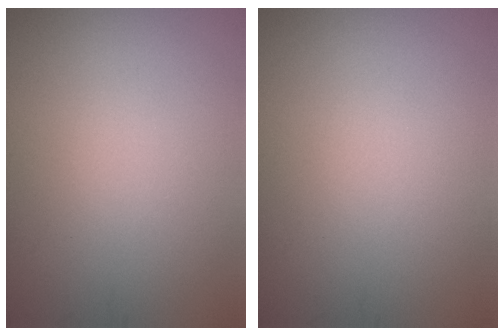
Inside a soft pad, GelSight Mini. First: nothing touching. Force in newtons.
{"total": 0.0}